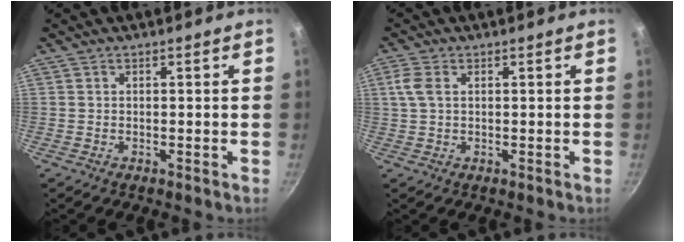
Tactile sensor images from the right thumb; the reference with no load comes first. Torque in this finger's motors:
{"motor_torque": [-0.01, -0.01, 0.61, 0.00, 0.02]}